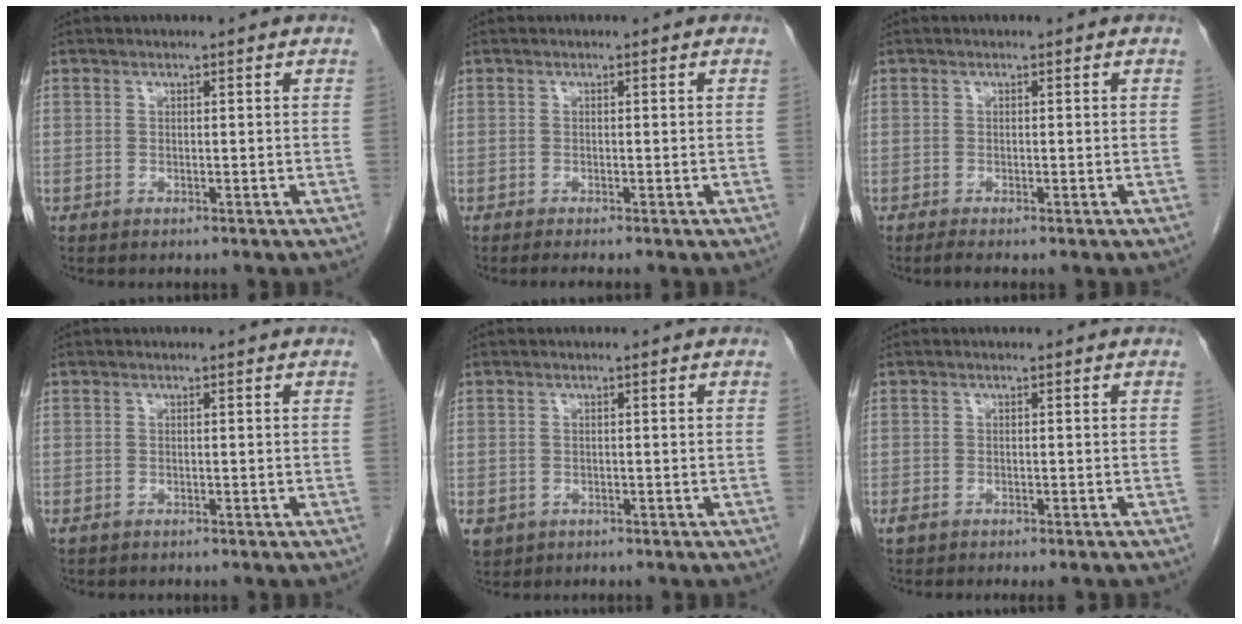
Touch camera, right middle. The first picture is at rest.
{"total": 1.6, "force": [-1.3, -0.3, 0.9], "torque": [-0.009, 0.002, -0.018]}
{"total": 1.0, "force": [-0.8, -0.2, 0.7], "torque": [-0.018, -0.005, -0.015]}
{"total": 0.6, "force": [-0.4, 0.2, 0.3], "torque": [-0.009, 0.001, -0.004]}
{"total": 4.6, "force": [-2.1, 3.9, 1.5], "torque": [-0.037, -0.002, -0.027]}
{"total": 3.3, "force": [-2.5, 1.0, 1.8], "torque": [-0.024, -0.006, -0.032]}